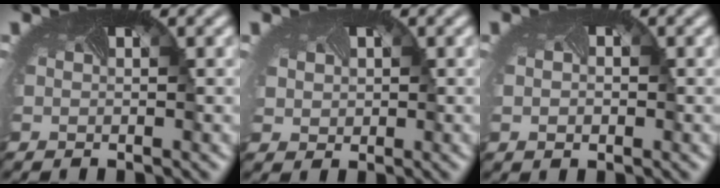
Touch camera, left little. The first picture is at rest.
{"total": 1.2, "force": [0.4, 1.2, -0.1], "torque": [-0.005, -0.007, 0.007]}
{"total": 1.2, "force": [0.0, 0.9, 0.8], "torque": [-0.017, -0.005, 0.003]}